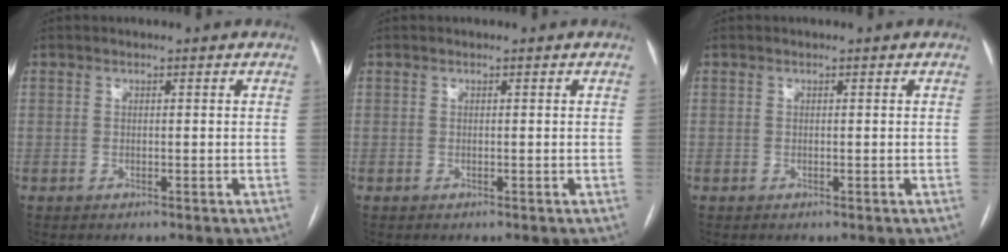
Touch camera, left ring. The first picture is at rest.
{"total": 0.0}
{"total": 0.0}